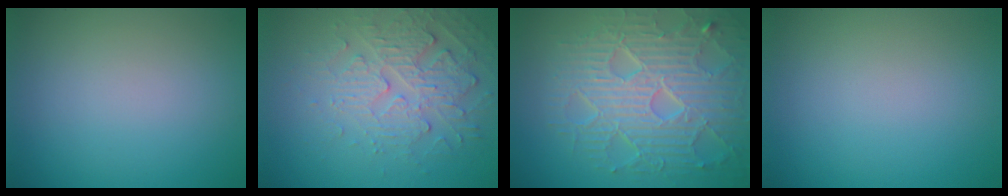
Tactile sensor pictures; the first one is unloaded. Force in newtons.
{"total": 4.0, "press": 3.5, "slide": 2.0}
{"total": 8.9, "press": 6.2, "slide": 6.4}
{"total": 0.0}